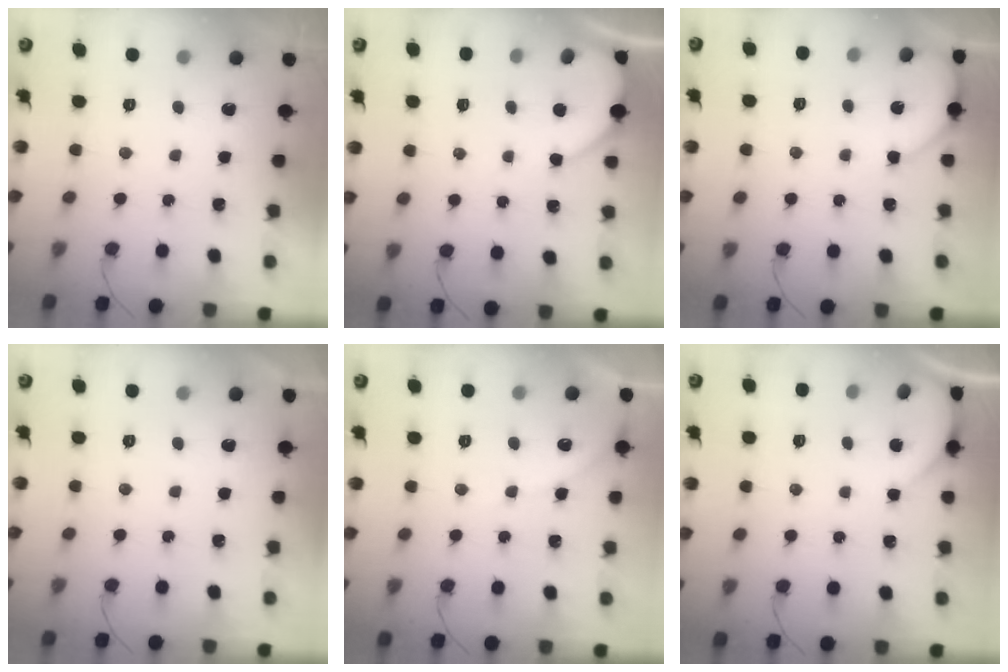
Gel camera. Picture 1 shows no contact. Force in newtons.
{"total": 2.9, "press": 2.9, "slide": 0.4}
{"total": 2.3, "press": 2.2, "slide": 0.4}
{"total": 1.0, "press": 1.0, "slide": 0.1}
{"total": 3.8, "press": 3.7, "slide": 0.6}
{"total": 0.6, "press": 0.6, "slide": 0.1}